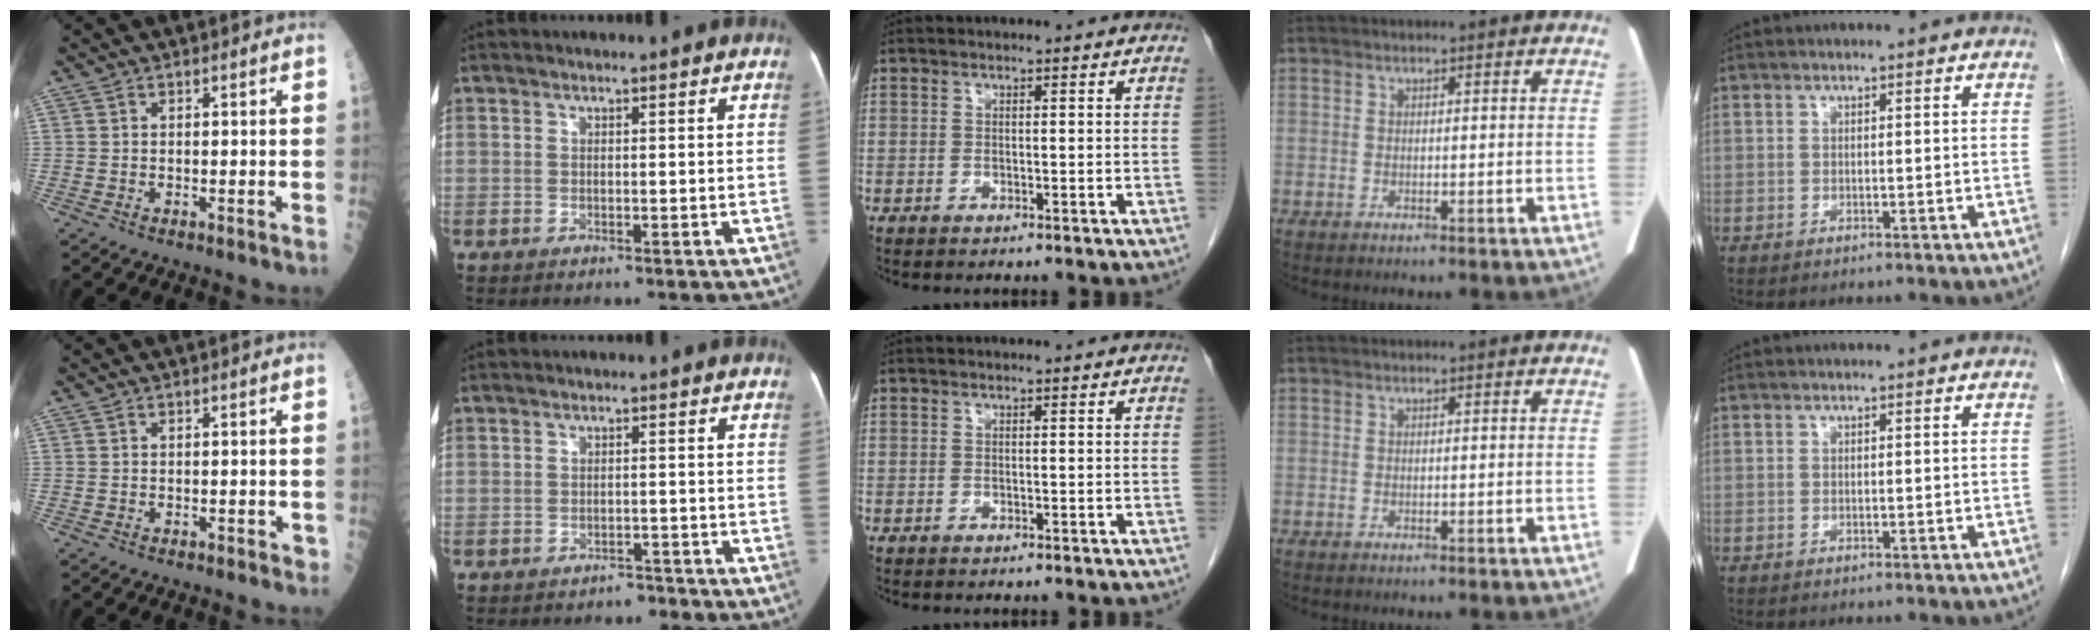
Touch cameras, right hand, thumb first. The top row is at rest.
{"thumb": {"total": 0.6, "force": [-0.3, 0.4, 0.3], "torque": [-0.001, 0.002, -0.004]}, "index": {"total": 1.8, "force": [-1.4, 1.2, -0.2], "torque": [0.000, 0.007, -0.023]}}